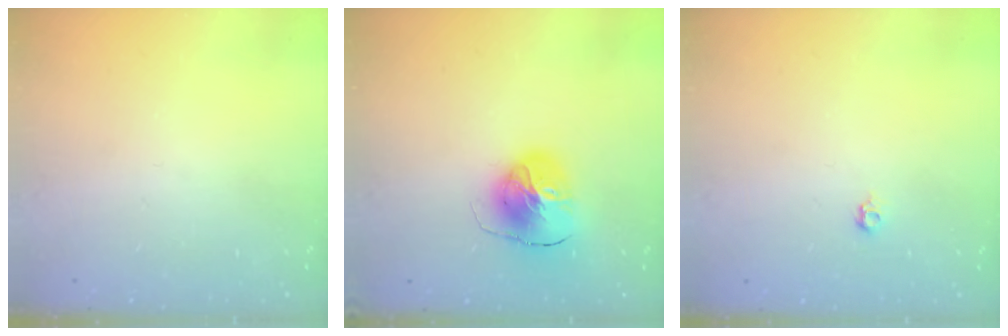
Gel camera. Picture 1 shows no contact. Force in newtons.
{"total": 11.3, "press": 11.2, "slide": 1.4}
{"total": 3.9, "press": 3.8, "slide": 0.8}